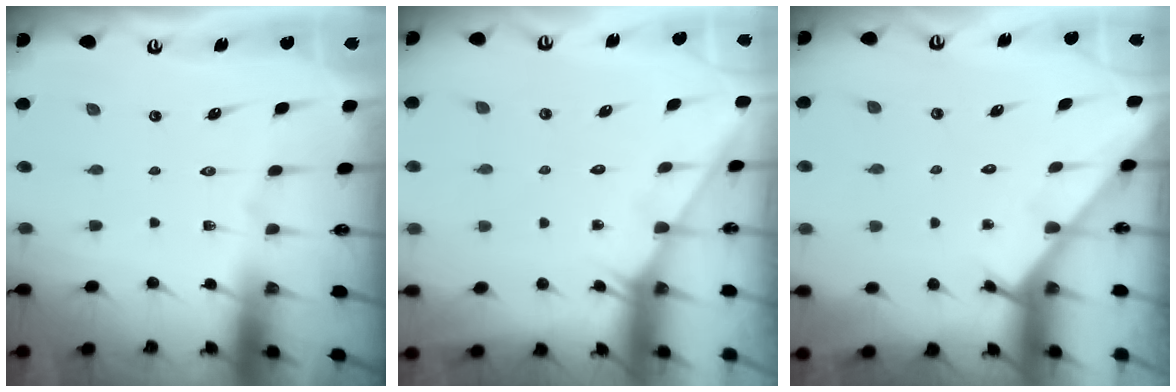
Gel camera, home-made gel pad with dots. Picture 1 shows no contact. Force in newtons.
{"total": 1.8, "press": 1.8, "slide": 0.1}
{"total": 1.2, "press": 1.2, "slide": 0.1}